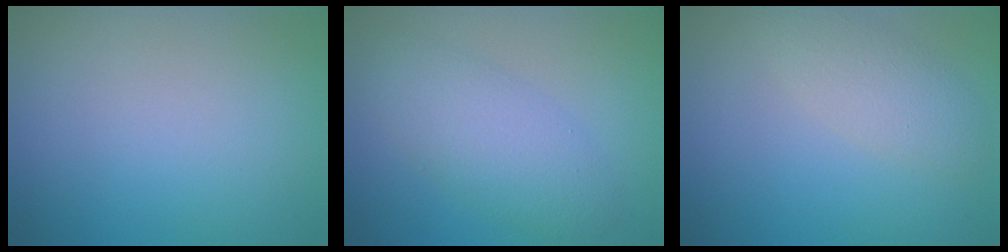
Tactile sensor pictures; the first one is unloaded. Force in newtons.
{"total": 3.2, "press": 3.2, "slide": 0.2}
{"total": 2.8, "press": 2.8, "slide": 0.2}